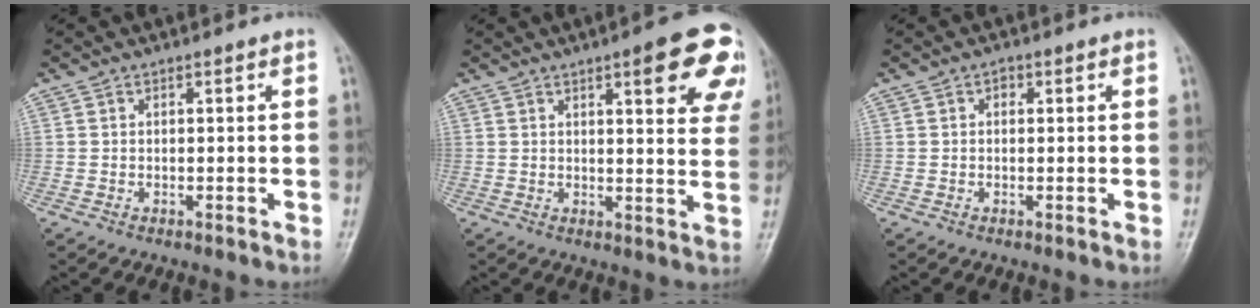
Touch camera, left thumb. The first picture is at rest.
{"total": 13.7, "force": [6.5, 3.7, 11.4], "torque": [-0.102, -0.022, 0.073]}
{"total": 1.2, "force": [0.3, 0.8, 0.7], "torque": [-0.002, 0.003, 0.001]}